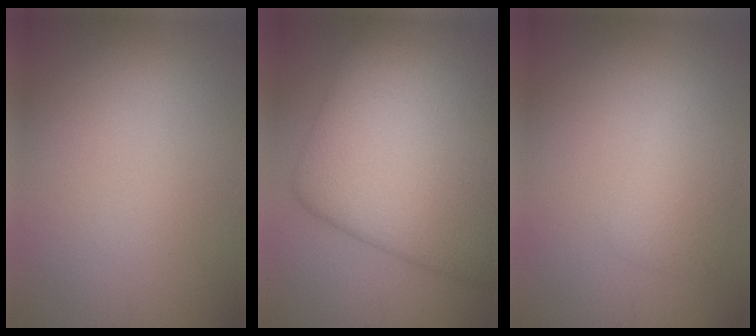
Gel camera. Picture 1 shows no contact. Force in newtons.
{"total": 14.7, "press": 14.7, "slide": 0.5}
{"total": 2.6, "press": 2.6, "slide": 0.1}